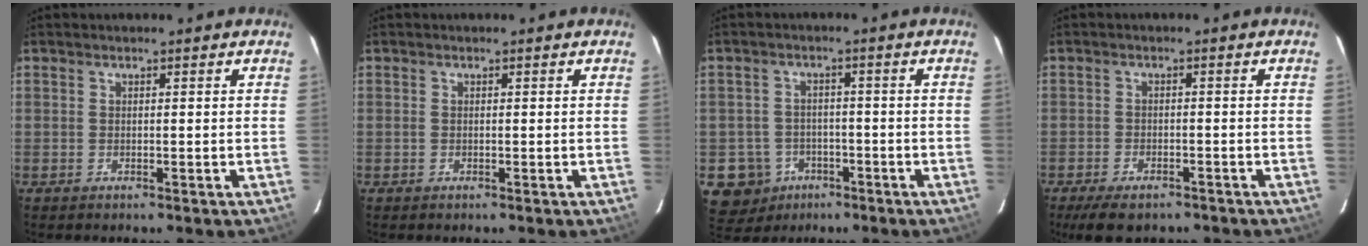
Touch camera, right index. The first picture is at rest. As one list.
[{"total": 0.0}, {"total": 8.1, "force": [-3.7, 7.1, 1.2], "torque": [-0.051, 0.027, -0.050]}, {"total": 7.3, "force": [-5.6, 2.9, 3.5], "torque": [-0.084, -0.010, -0.085]}]